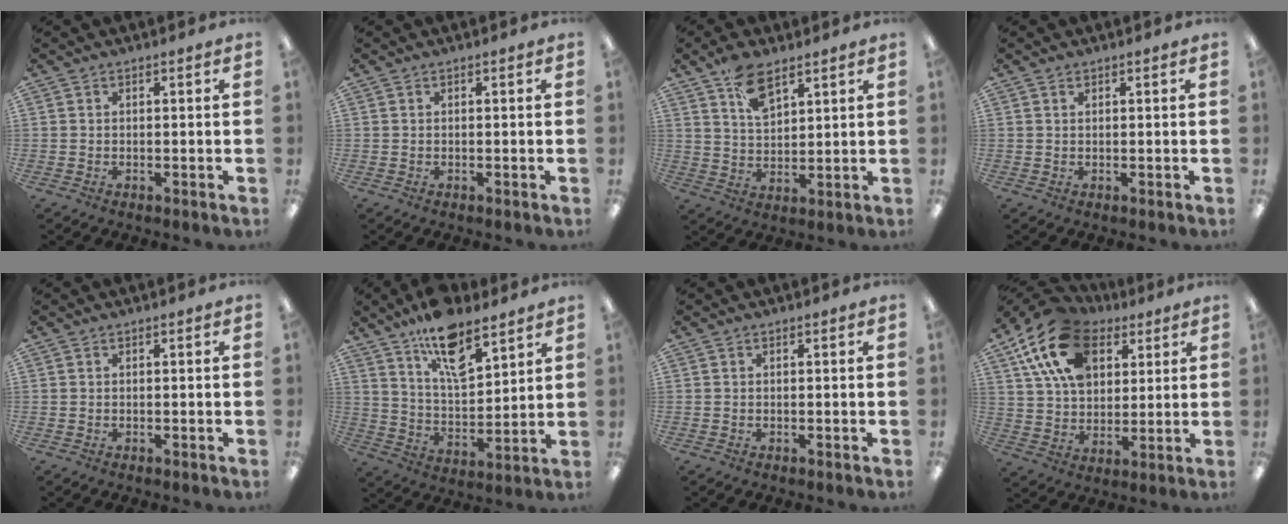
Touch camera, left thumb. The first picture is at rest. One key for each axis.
{"total": 0.0}
{"total": 8.8, "fx": 5.8, "fy": 4.5, "fz": 5.0, "tx": -0.088, "ty": -0.020, "tz": 0.105}
{"total": 0.6, "fx": 0.4, "fy": 0.3, "fz": 0.3, "tx": -0.006, "ty": 0.003, "tz": 0.006}
{"total": 0.0}
{"total": 14.7, "fx": 10.5, "fy": 5.9, "fz": 8.4, "tx": -0.142, "ty": -0.053, "tz": 0.183}
{"total": 0.0}
{"total": 18.5, "fx": 9.4, "fy": 12.1, "fz": 10.4, "tx": -0.209, "ty": -0.023, "tz": 0.173}